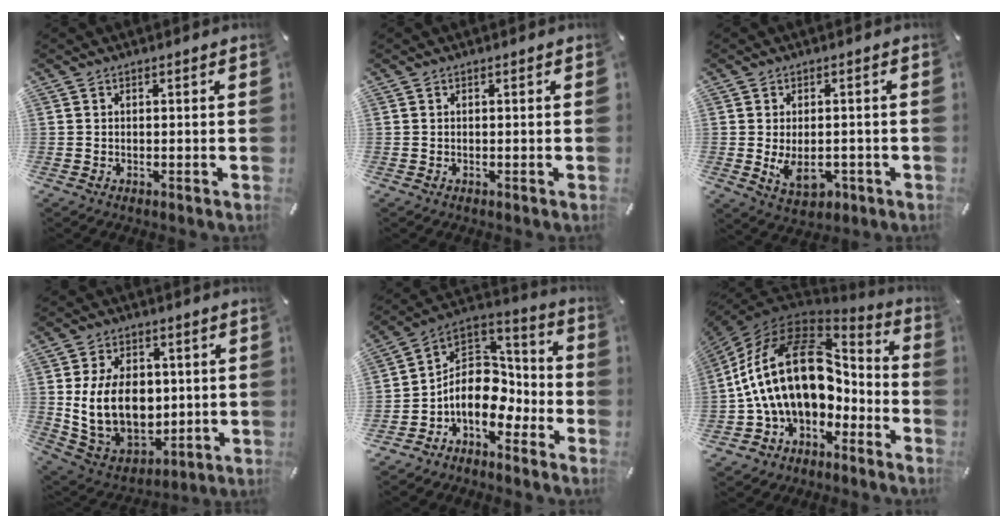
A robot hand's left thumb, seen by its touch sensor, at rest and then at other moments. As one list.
[{"total": 0.0}, {"total": 6.8, "force": [-1.5, 4.4, 4.9], "torque": [-0.082, -0.007, -0.029]}, {"total": 16.4, "force": [1.5, 12.4, 10.7], "torque": [-0.224, -0.009, 0.036]}, {"total": 11.7, "force": [-4.3, 9.2, 5.7], "torque": [-0.101, -0.002, -0.079]}, {"total": 26.1, "force": [1.1, 16.9, 19.8], "torque": [-0.396, 0.004, 0.026]}]